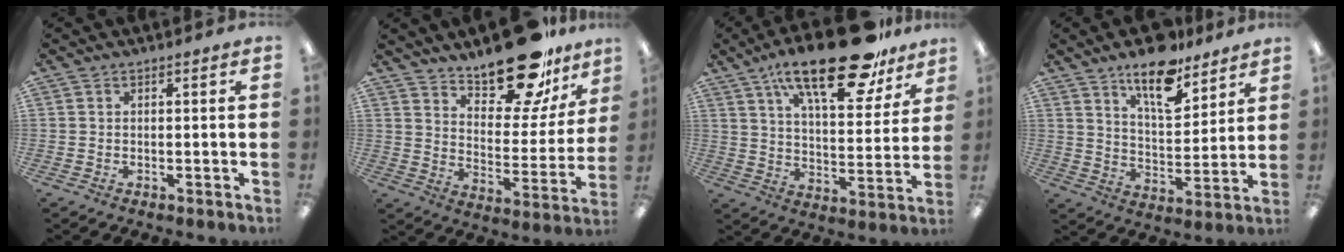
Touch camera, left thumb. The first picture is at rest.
{"total": 19.9, "force": [16.1, 6.9, 9.4], "torque": [-0.141, -0.113, 0.275]}
{"total": 23.6, "force": [15.9, 8.4, 15.3], "torque": [-0.229, -0.090, 0.261]}
{"total": 13.6, "force": [10.5, 5.0, 7.0], "torque": [-0.109, -0.062, 0.184]}